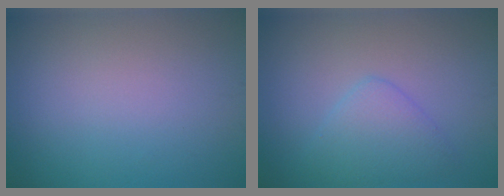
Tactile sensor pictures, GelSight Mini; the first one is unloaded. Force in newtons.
{"total": 3.0, "press": 3.0, "slide": 0.0}